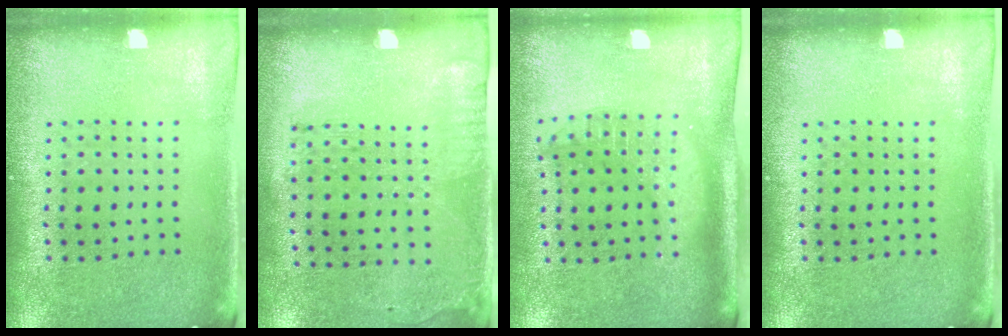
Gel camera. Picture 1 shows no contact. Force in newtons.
{"total": 1.8, "press": 1.2, "slide": 1.3}
{"total": 1.8, "press": 1.5, "slide": 1.0}
{"total": 0.0}